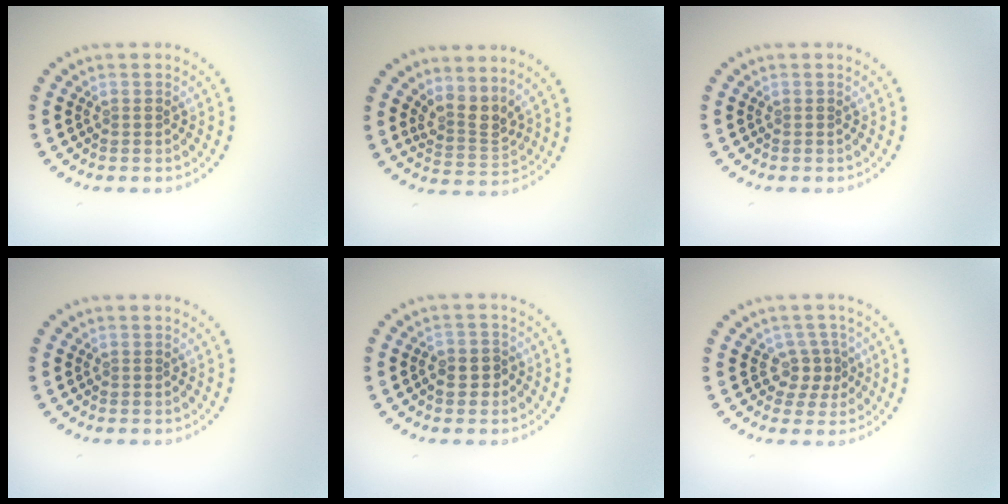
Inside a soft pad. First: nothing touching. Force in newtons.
{"total": 2.8, "press": 2.0, "slide": 1.9}
{"total": 0.0}
{"total": 0.0}
{"total": 2.2, "press": 2.1, "slide": 0.6}
{"total": 2.4, "press": 1.8, "slide": 1.6}